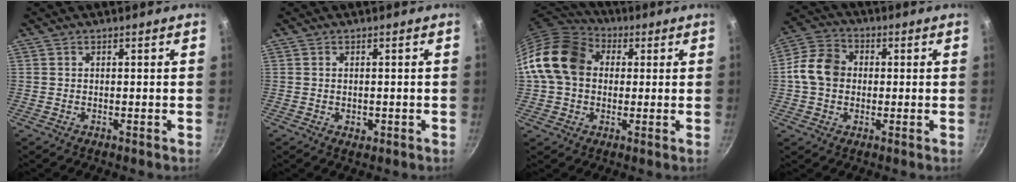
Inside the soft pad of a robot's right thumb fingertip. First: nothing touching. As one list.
[{"total": 1.6, "force": [-0.3, 1.2, 1.1], "torque": [-0.013, -0.002, -0.004]}, {"total": 15.2, "force": [2.0, 11.9, 9.2], "torque": [-0.147, 0.029, 0.021]}, {"total": 9.5, "force": [0.1, 7.8, 5.5], "torque": [-0.078, 0.018, -0.017]}]